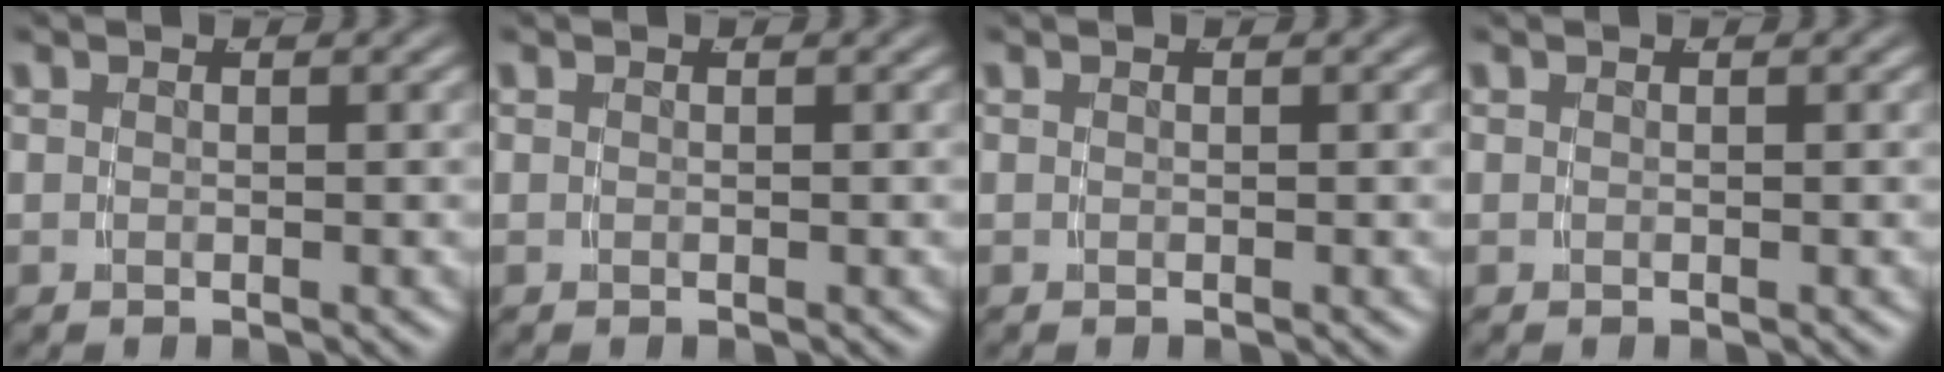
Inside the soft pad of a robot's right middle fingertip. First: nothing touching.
{"total": 0.0}
{"total": 0.0}
{"total": 0.0}